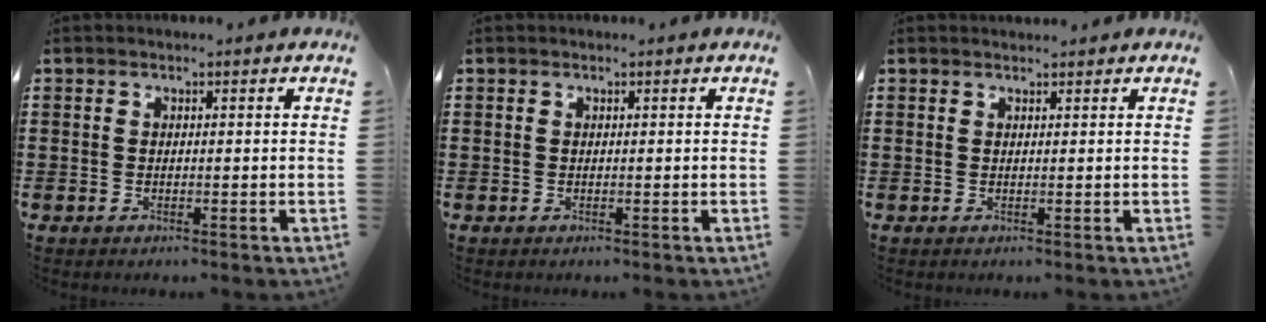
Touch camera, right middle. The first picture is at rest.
{"total": 0.0}
{"total": 0.8, "force": [0.8, 0.2, 0.0], "torque": [0.006, -0.004, 0.013]}